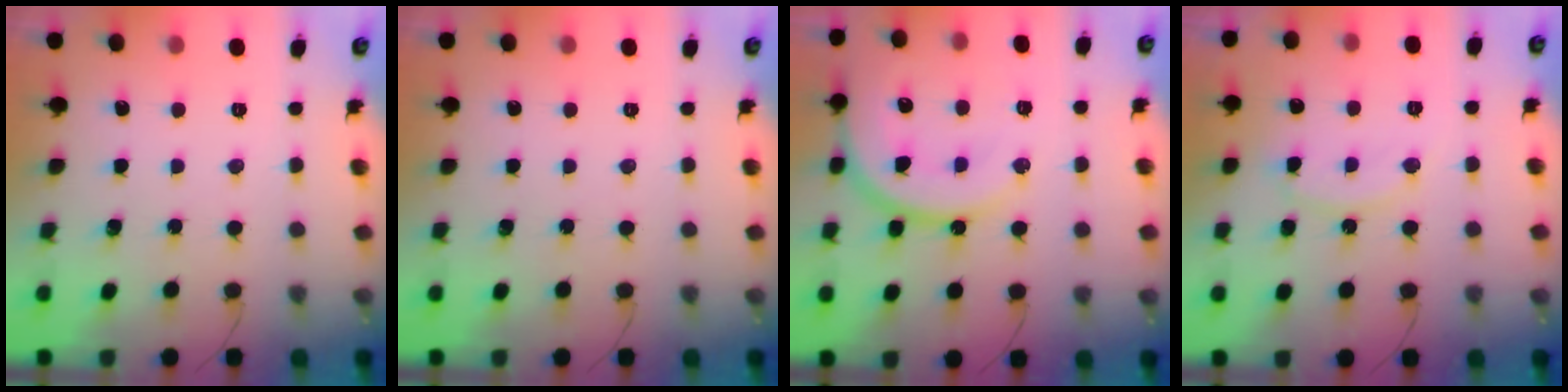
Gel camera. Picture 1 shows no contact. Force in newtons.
{"total": 0.0}
{"total": 16.6, "press": 16.5, "slide": 2.0}
{"total": 11.0, "press": 11.0, "slide": 0.8}